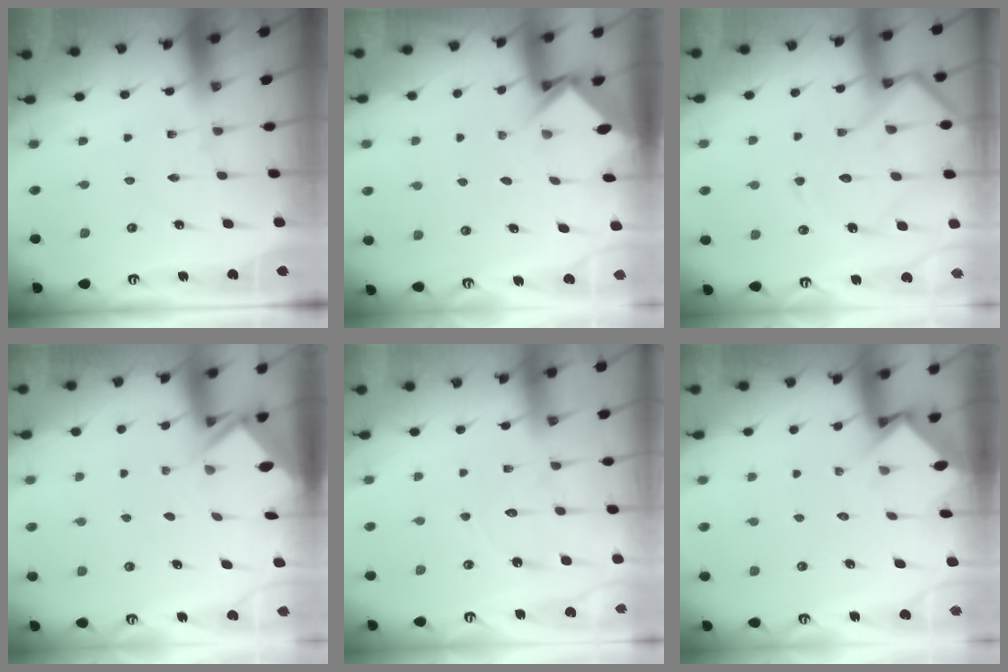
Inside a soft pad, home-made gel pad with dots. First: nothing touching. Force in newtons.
{"total": 3.3, "press": 3.3, "slide": 0.3}
{"total": 16.2, "press": 16.2, "slide": 1.6}
{"total": 3.0, "press": 3.0, "slide": 0.3}
{"total": 7.2, "press": 7.2, "slide": 0.7}
{"total": 3.8, "press": 3.8, "slide": 0.3}